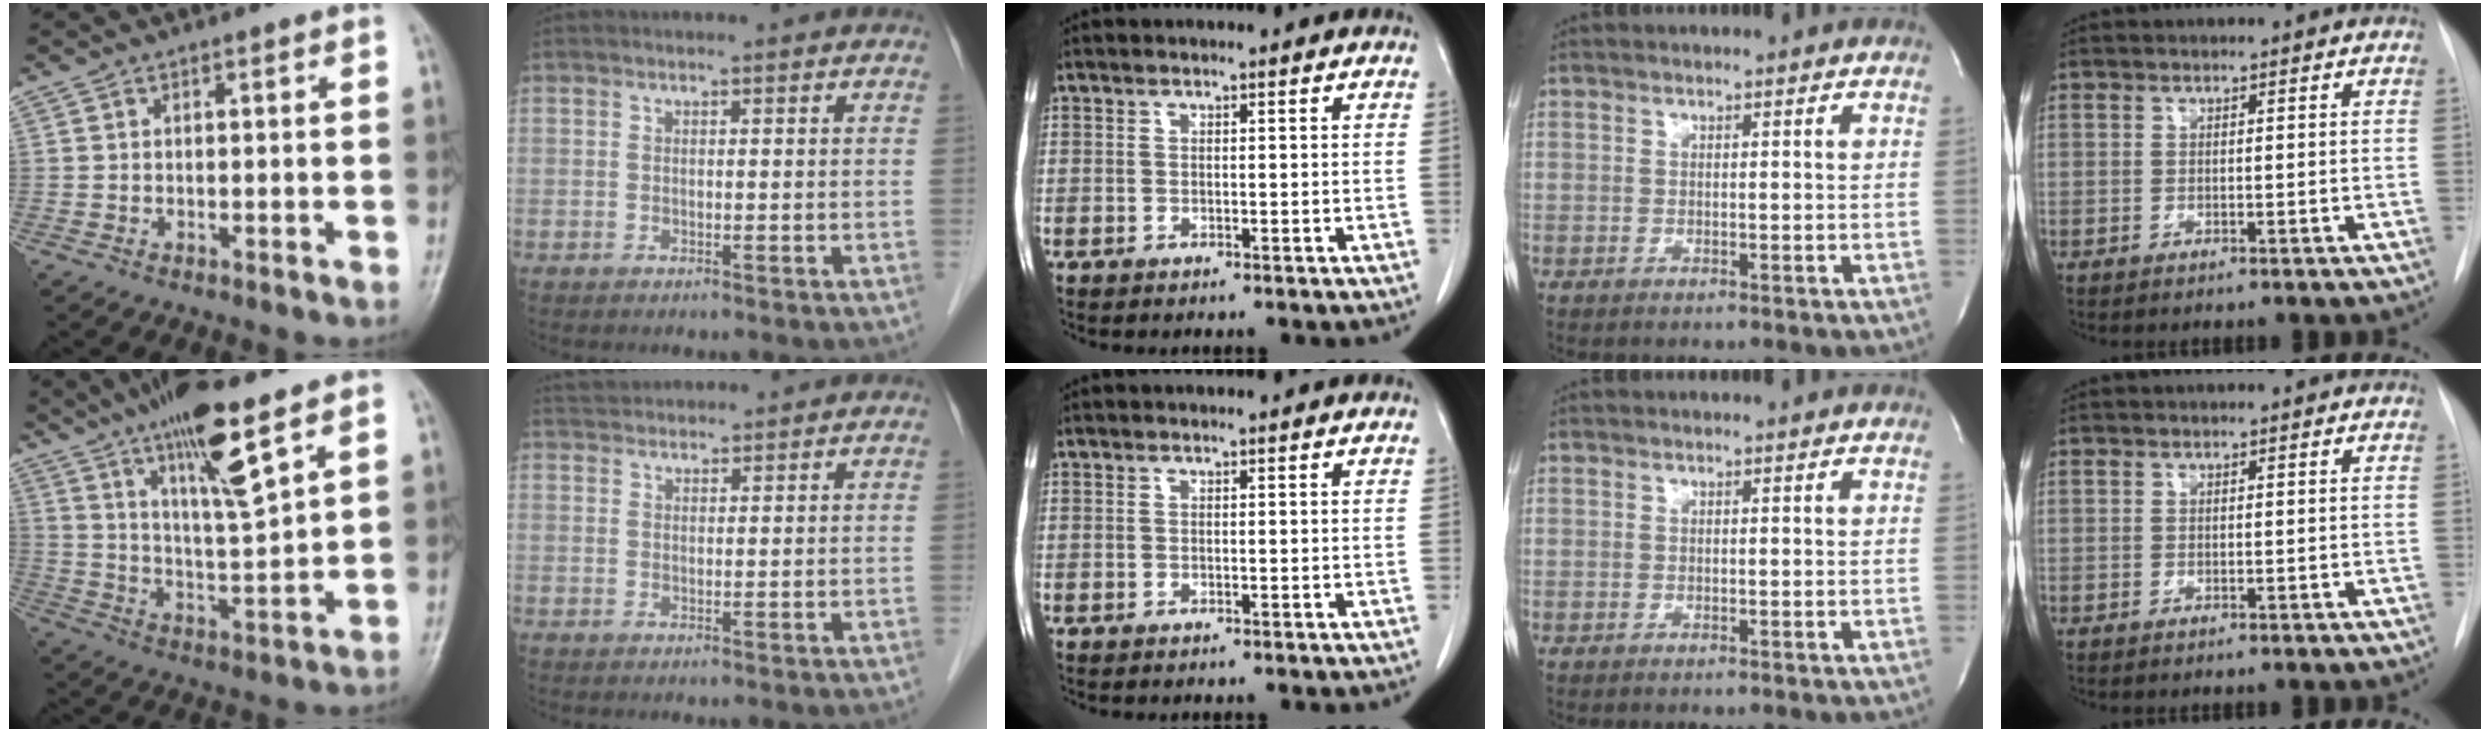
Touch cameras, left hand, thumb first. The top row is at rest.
{"thumb": {"total": 14.7, "force": [9.0, 2.9, 11.3], "torque": [-0.186, -0.047, 0.161]}, "index": {"total": 5.4, "force": [5.2, 0.9, 1.0], "torque": [-0.018, 0.040, 0.085]}}